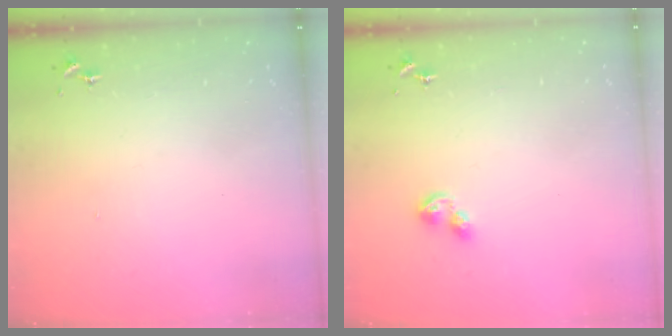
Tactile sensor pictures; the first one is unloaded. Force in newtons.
{"total": 6.6, "press": 6.6, "slide": 0.8}